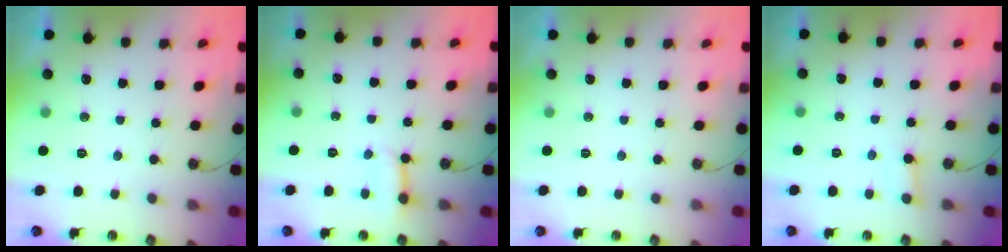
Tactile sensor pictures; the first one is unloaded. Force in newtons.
{"total": 2.9, "press": 2.9, "slide": 0.2}
{"total": 0.0}
{"total": 2.6, "press": 2.6, "slide": 0.1}